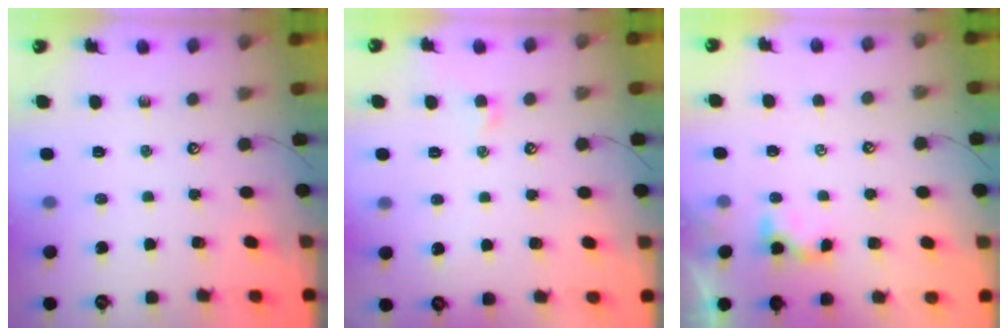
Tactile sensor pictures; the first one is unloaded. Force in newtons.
{"total": 1.3, "press": 1.1, "slide": 0.7}
{"total": 2.9, "press": 2.9, "slide": 0.2}